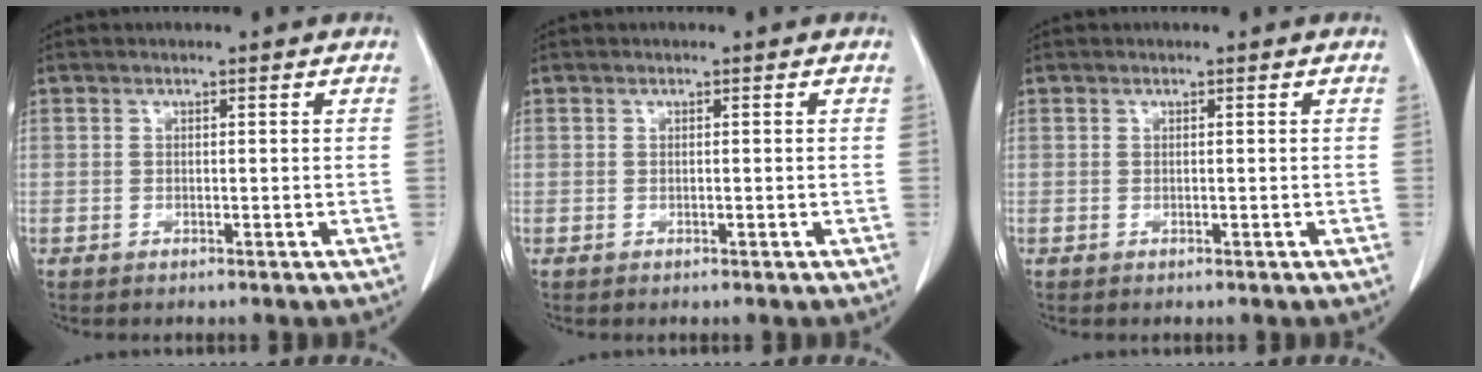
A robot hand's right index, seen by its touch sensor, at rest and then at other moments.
{"total": 0.0}
{"total": 0.0}